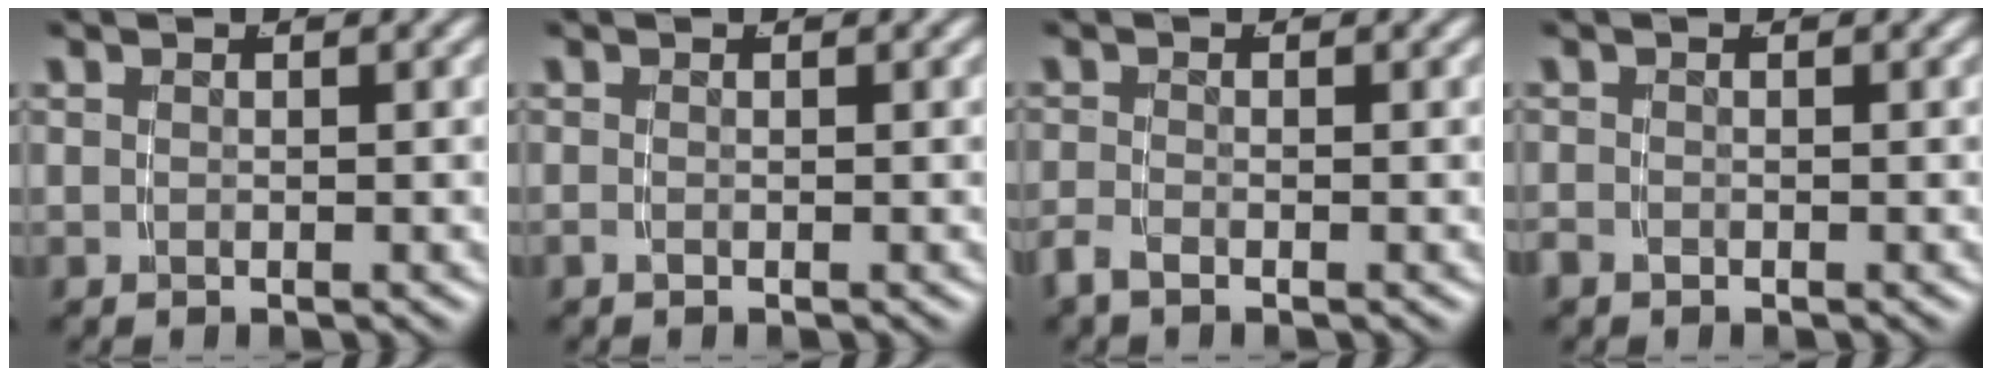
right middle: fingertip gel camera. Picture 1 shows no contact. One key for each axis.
{"total": 0.5, "fx": -0.5, "fy": -0.1, "fz": 0.2, "tx": -0.003, "ty": -0.004, "tz": -0.006}
{"total": 1.4, "fx": -1.2, "fy": 0.2, "fz": 0.7, "tx": -0.016, "ty": -0.006, "tz": -0.021}
{"total": 1.0, "fx": -0.9, "fy": 0.4, "fz": 0.2, "tx": -0.008, "ty": -0.007, "tz": -0.011}